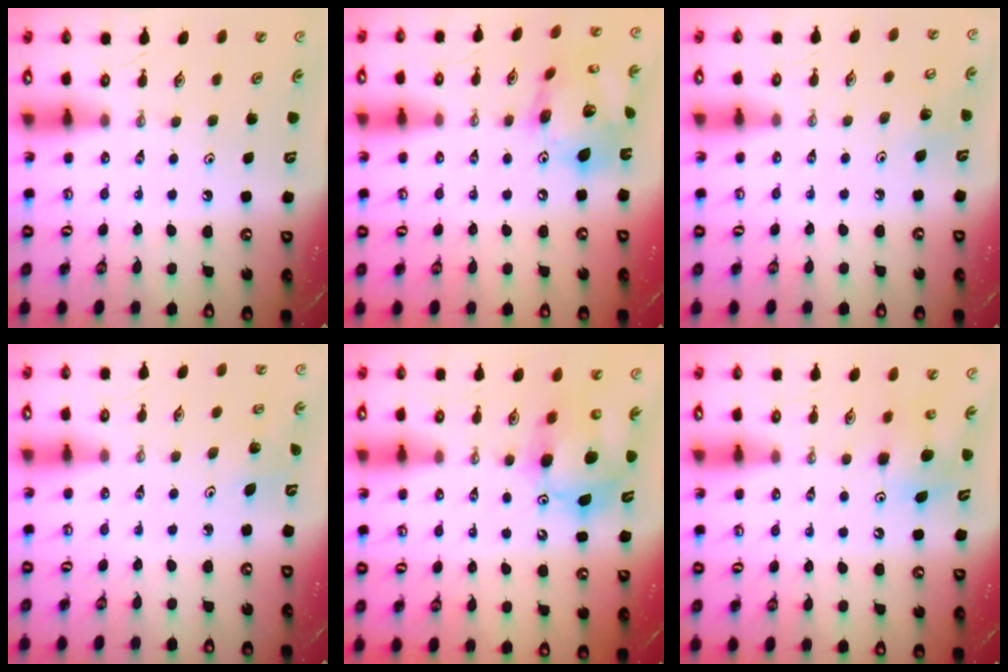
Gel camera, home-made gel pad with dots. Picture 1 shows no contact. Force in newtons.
{"total": 17.2, "press": 17.1, "slide": 1.9}
{"total": 4.9, "press": 4.8, "slide": 0.4}
{"total": 2.3, "press": 2.3, "slide": 0.2}
{"total": 11.8, "press": 11.6, "slide": 2.3}
{"total": 8.1, "press": 8.0, "slide": 0.7}